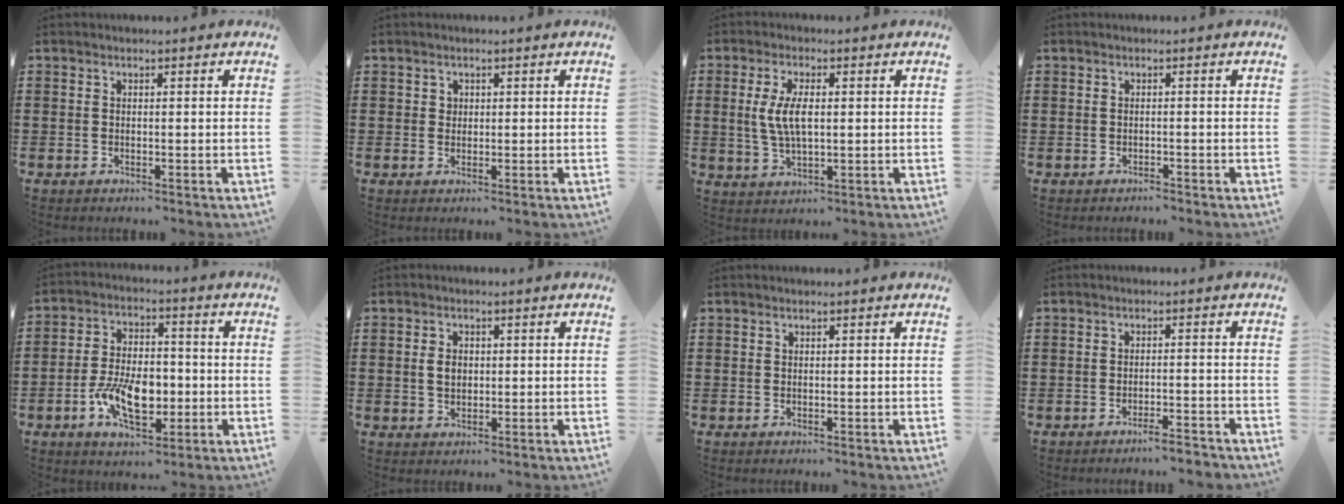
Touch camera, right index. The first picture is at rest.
{"total": 1.1, "force": [0.6, 0.9, 0.2], "torque": [-0.006, 0.003, 0.012]}
{"total": 5.9, "force": [0.6, 2.5, 5.4], "torque": [-0.122, 0.003, 0.004]}
{"total": 0.8, "force": [-0.7, 0.2, -0.1], "torque": [-0.001, 0.002, -0.017]}
{"total": 9.5, "force": [-2.5, 5.4, 7.4], "torque": [-0.150, 0.002, -0.050]}
{"total": 2.7, "force": [0.2, 1.9, 2.0], "torque": [-0.042, 0.008, 0.003]}
{"total": 0.0}
{"total": 2.7, "force": [-2.5, -0.1, 1.0], "torque": [-0.018, -0.002, -0.048]}